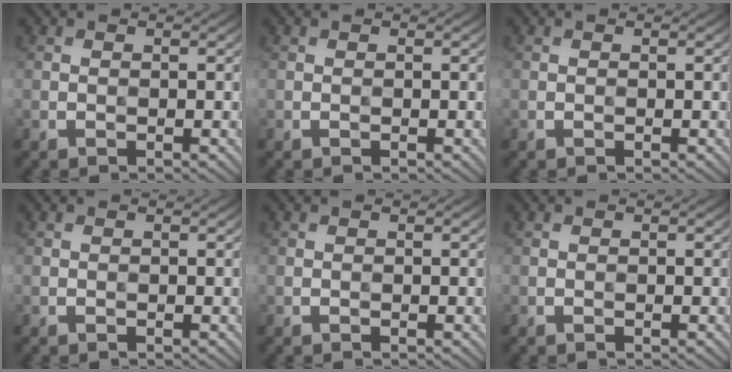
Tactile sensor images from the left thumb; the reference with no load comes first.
{"total": 0.0}
{"total": 0.0}
{"total": 0.0}
{"total": 0.0}
{"total": 0.0}